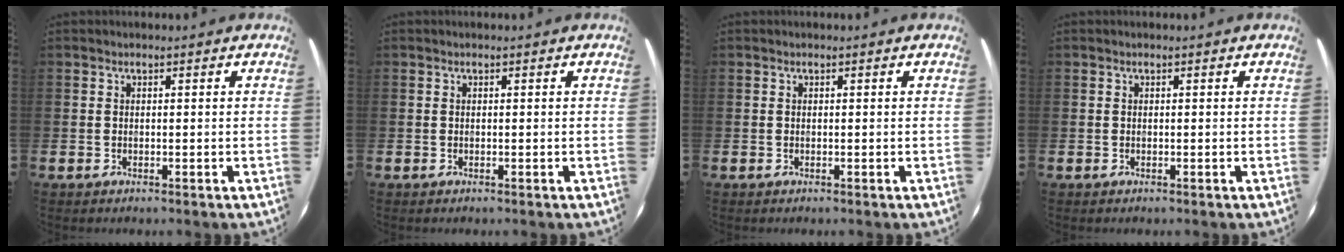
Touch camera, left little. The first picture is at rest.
{"total": 0.0}
{"total": 0.0}
{"total": 0.0}